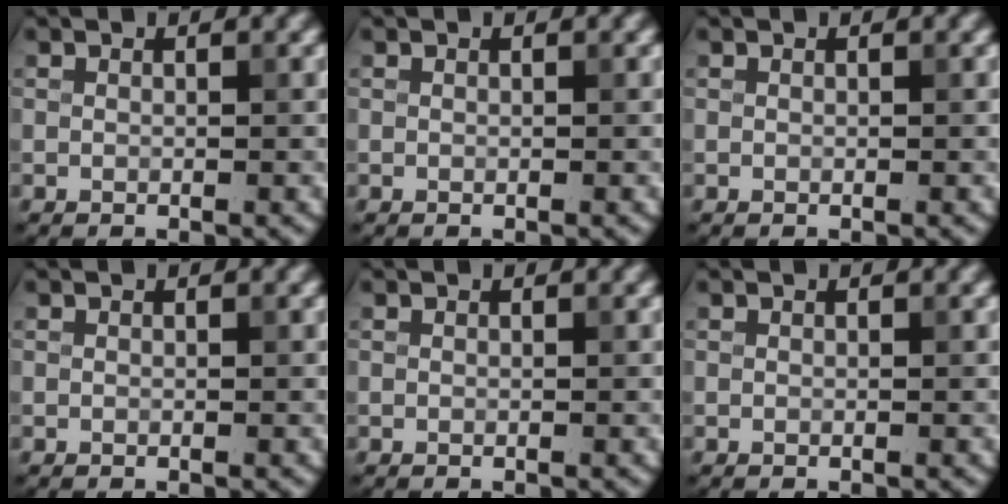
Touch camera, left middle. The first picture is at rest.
{"total": 0.0}
{"total": 0.0}
{"total": 0.0}
{"total": 0.0}
{"total": 0.0}